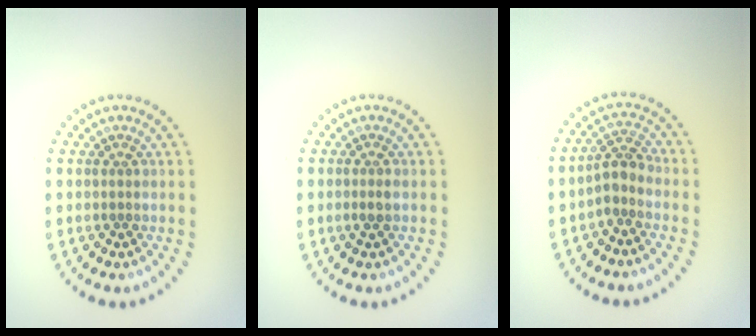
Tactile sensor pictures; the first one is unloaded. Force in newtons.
{"total": 1.0, "press": 0.8, "slide": 0.5}
{"total": 2.5, "press": 1.9, "slide": 1.6}